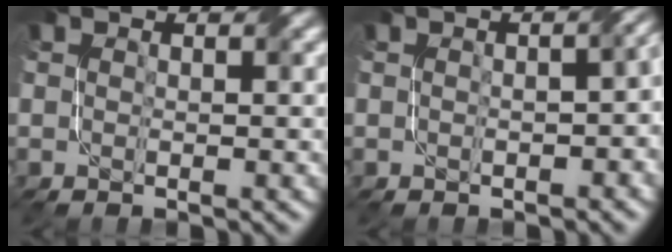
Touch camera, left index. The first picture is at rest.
{"total": 4.4, "force": [-0.3, 2.1, 3.9], "torque": [-0.029, 0.001, 0.004]}